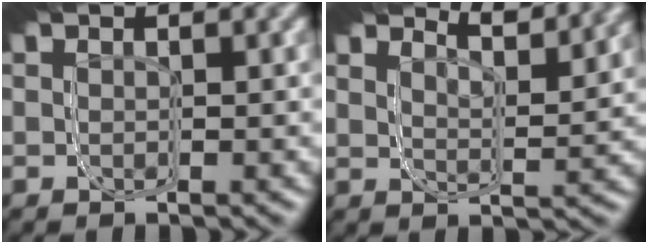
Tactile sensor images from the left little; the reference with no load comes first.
{"total": 5.0, "force": [4.9, 0.5, 0.9], "torque": [-0.042, 0.039, 0.061]}